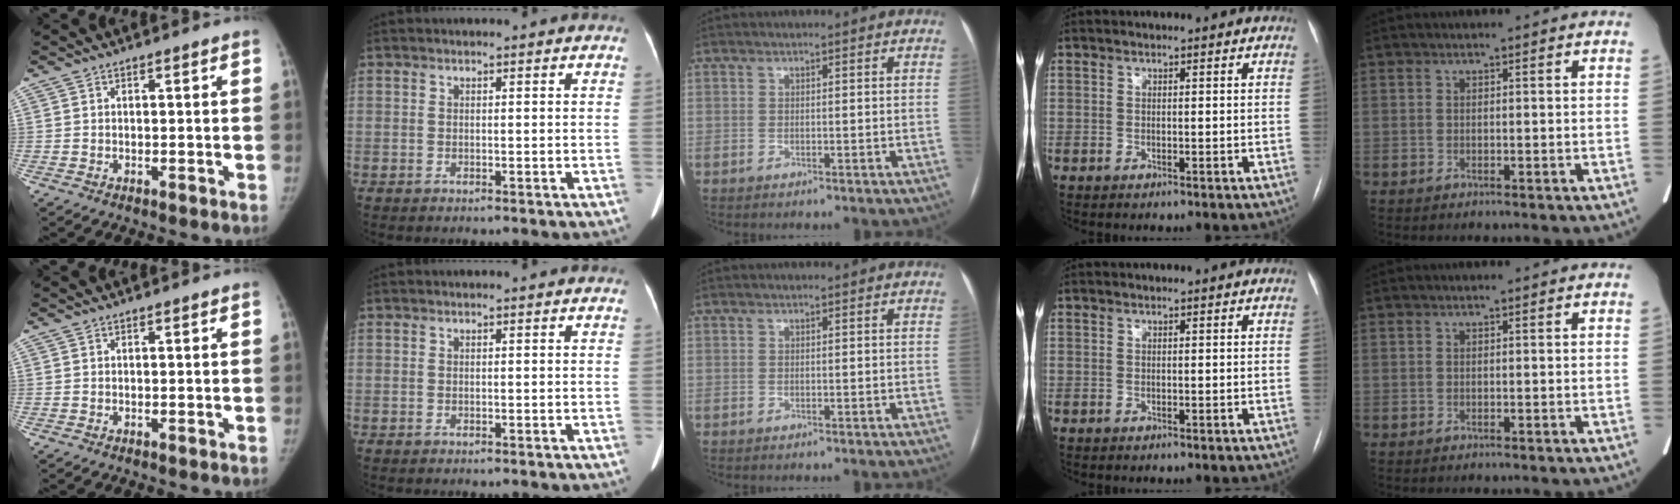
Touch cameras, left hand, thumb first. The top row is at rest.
{}